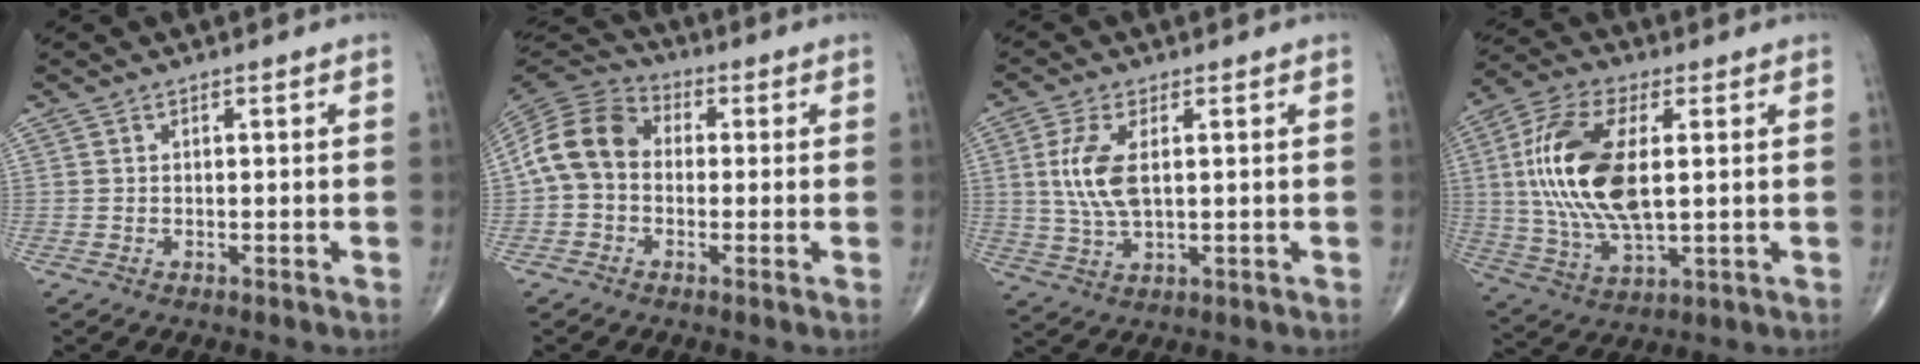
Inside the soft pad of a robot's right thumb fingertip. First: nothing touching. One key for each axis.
{"total": 10.7, "fx": -0.3, "fy": 8.3, "fz": 6.7, "tx": -0.120, "ty": 0.033, "tz": -0.020}
{"total": 8.3, "fx": 1.4, "fy": 3.8, "fz": 7.3, "tx": -0.164, "ty": -0.004, "tz": 0.032}
{"total": 18.9, "fx": 2.3, "fy": 8.8, "fz": 16.6, "tx": -0.346, "ty": -0.002, "tz": 0.043}